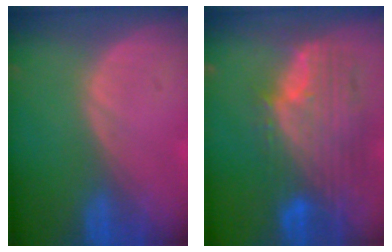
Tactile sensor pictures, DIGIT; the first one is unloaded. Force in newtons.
{"total": 11.9, "press": 10.2, "slide": 6.2}